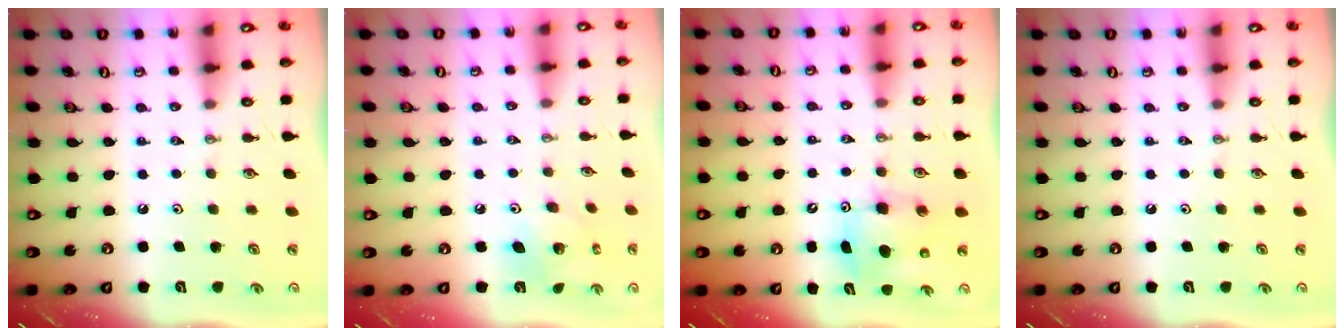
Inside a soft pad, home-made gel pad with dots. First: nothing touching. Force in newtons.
{"total": 8.3, "press": 8.3, "slide": 0.1}
{"total": 8.1, "press": 7.9, "slide": 1.6}
{"total": 0.0}